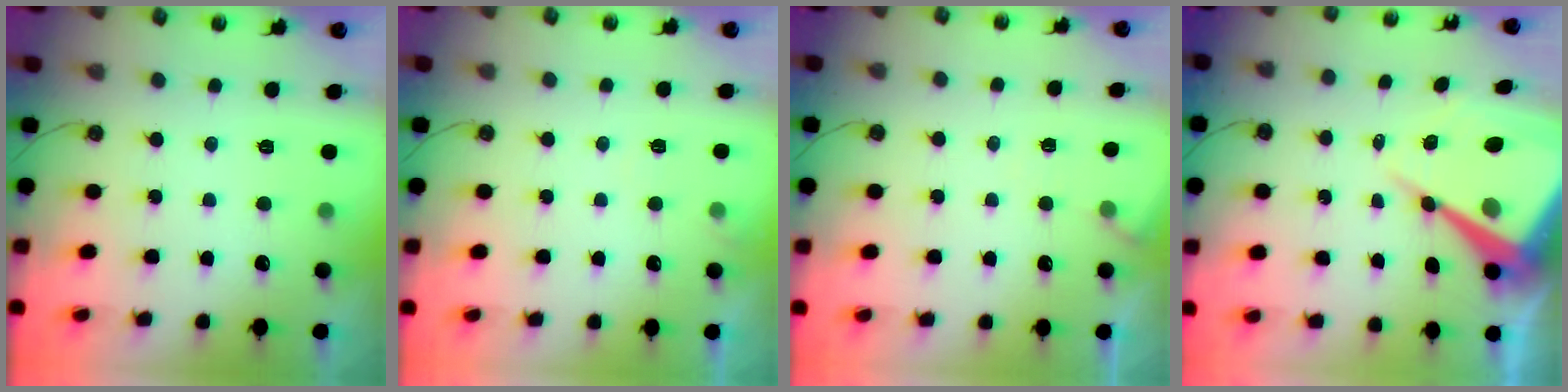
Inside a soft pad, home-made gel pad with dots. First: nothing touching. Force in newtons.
{"total": 3.7, "press": 3.7, "slide": 0.6}
{"total": 4.8, "press": 4.7, "slide": 0.7}
{"total": 17.5, "press": 17.4, "slide": 1.8}